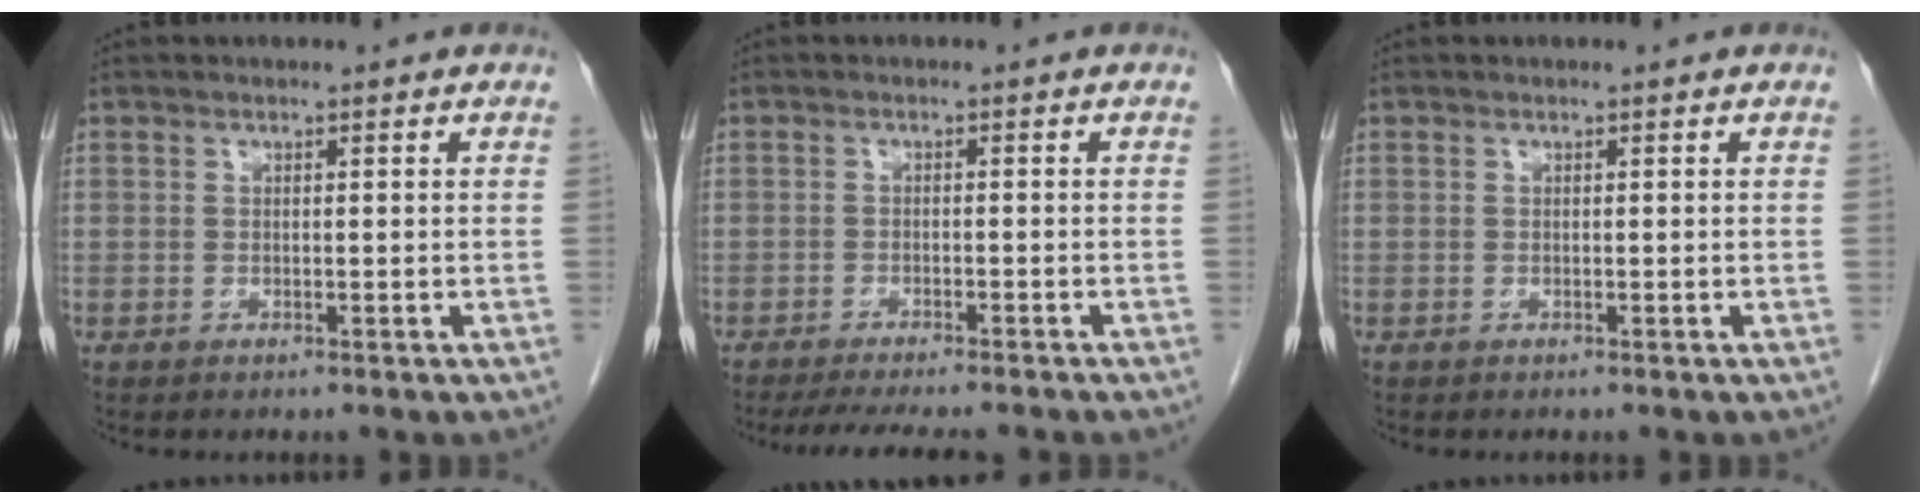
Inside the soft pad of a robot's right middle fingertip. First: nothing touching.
{"total": 9.8, "force": [-8.6, 1.4, 4.4], "torque": [-0.060, -0.013, -0.118]}
{"total": 0.0}